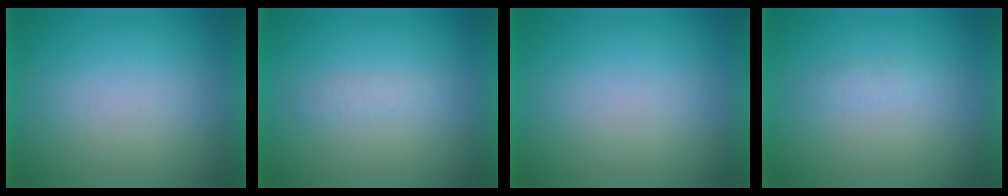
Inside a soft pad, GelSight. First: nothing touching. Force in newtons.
{"total": 1.3}
{"total": 0.0}
{"total": 1.2}